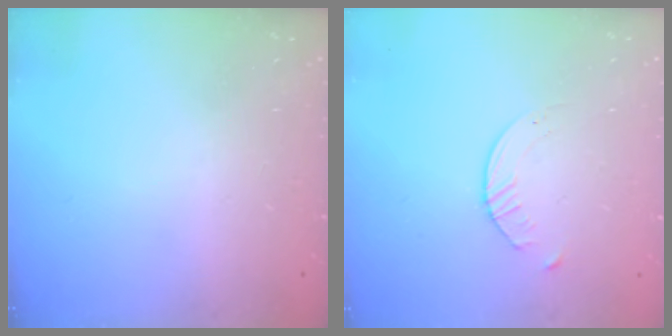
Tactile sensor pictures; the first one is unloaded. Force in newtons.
{"total": 2.8, "press": 2.7, "slide": 0.3}